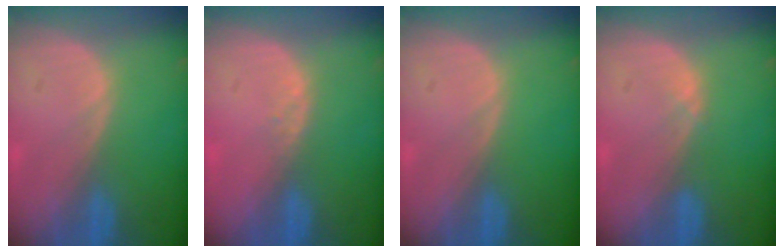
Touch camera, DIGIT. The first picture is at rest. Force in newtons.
{"total": 1.1, "press": 0.8, "slide": 0.7}
{"total": 0.0}
{"total": 0.7, "press": 0.6, "slide": 0.4}